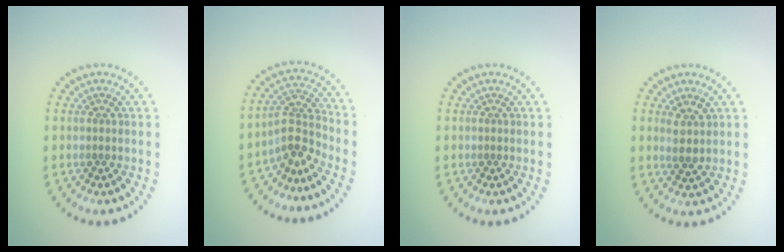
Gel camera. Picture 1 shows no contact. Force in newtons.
{"total": 3.1, "press": 2.4, "slide": 2.1}
{"total": 0.0}
{"total": 1.8, "press": 1.7, "slide": 0.8}